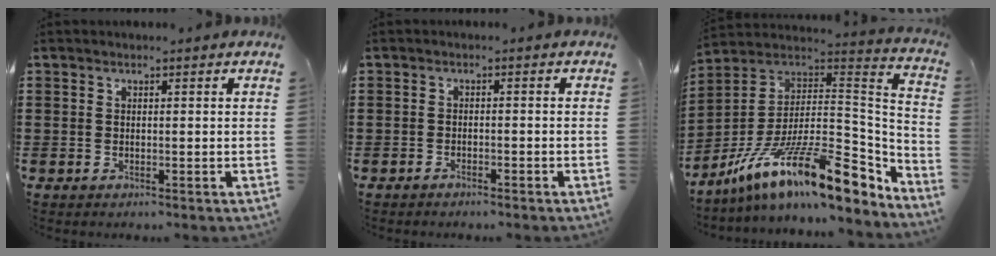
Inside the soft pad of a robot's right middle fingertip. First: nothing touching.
{"total": 1.1, "force": [-1.1, 0.1, 0.2], "torque": [-0.007, 0.000, -0.022]}
{"total": 18.8, "force": [-10.7, 5.5, 14.4], "torque": [-0.278, 0.015, -0.187]}